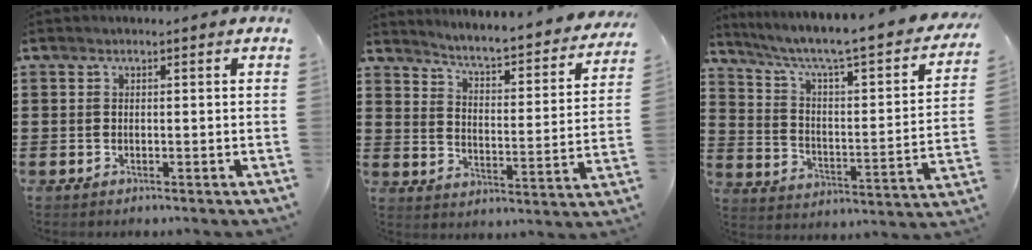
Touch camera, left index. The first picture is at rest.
{"total": 3.8, "force": [3.6, -0.5, 1.2], "torque": [-0.045, -0.041, 0.048]}
{"total": 5.3, "force": [3.6, 0.6, 3.9], "torque": [-0.094, -0.039, 0.048]}